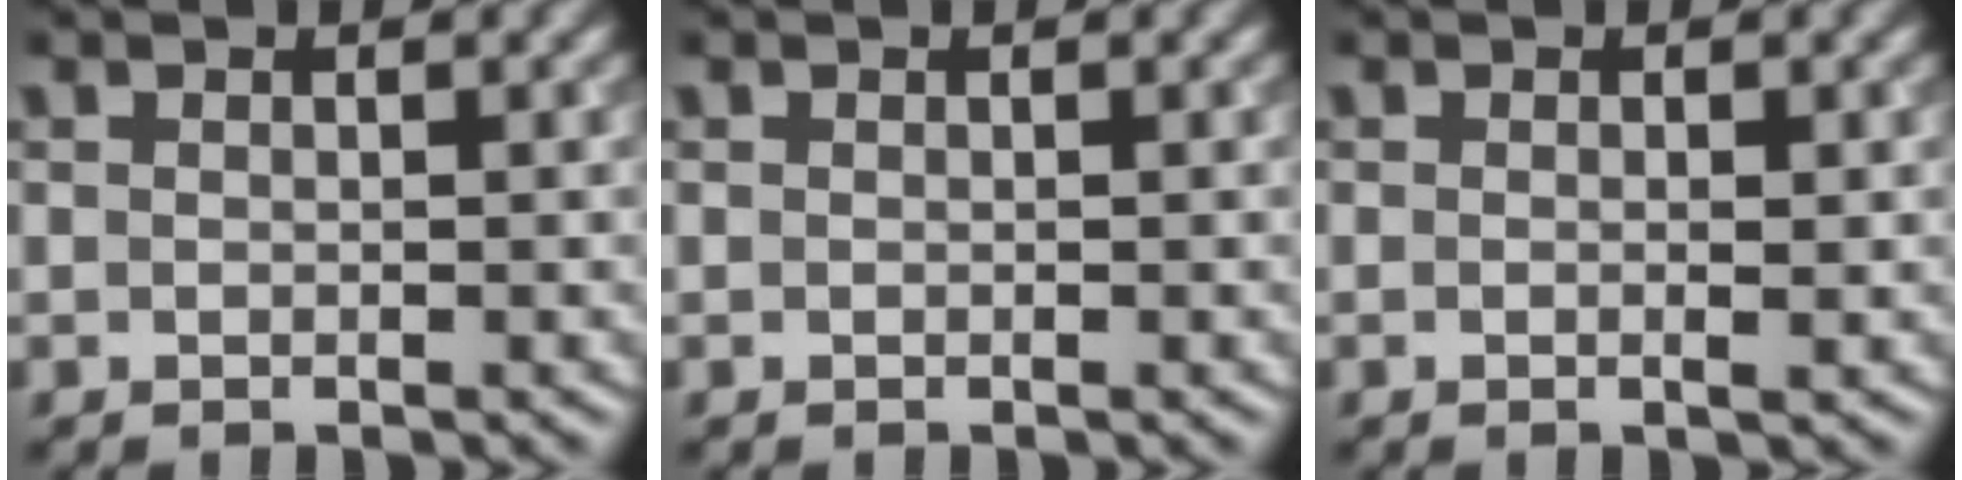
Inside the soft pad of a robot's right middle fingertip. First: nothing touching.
{"total": 0.0}
{"total": 0.9, "force": [0.0, 0.1, 0.9], "torque": [-0.013, -0.002, -0.001]}